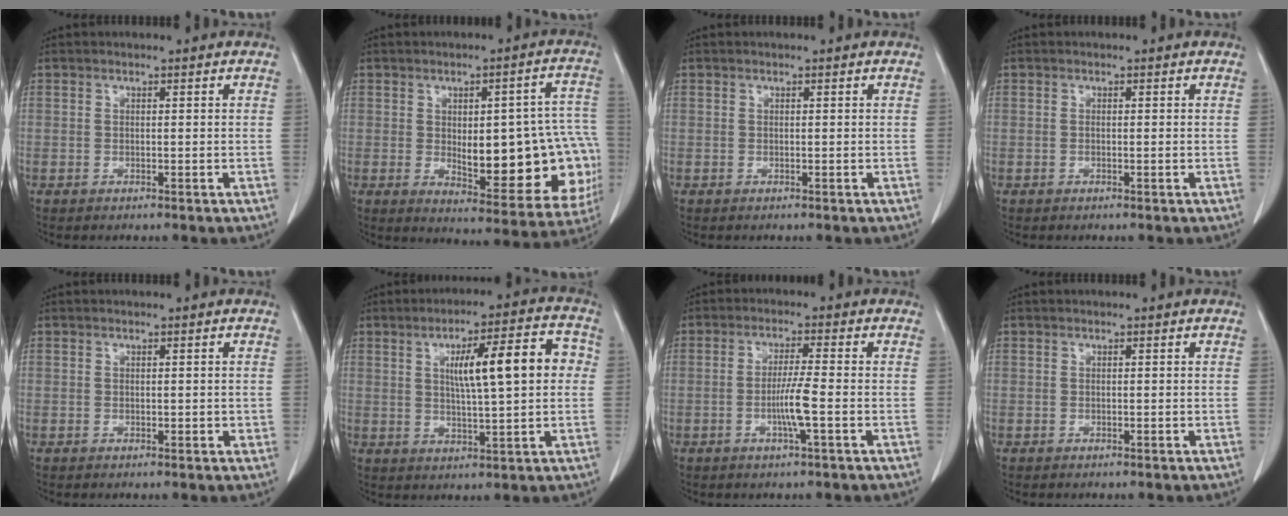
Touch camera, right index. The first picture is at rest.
{"total": 20.0, "force": [-2.1, 6.9, 18.7], "torque": [-0.170, 0.025, 0.001]}
{"total": 0.0}
{"total": 0.5, "force": [-0.1, 0.0, 0.5], "torque": [-0.012, -0.002, 0.000]}
{"total": 1.2, "force": [0.0, 0.6, 1.0], "torque": [-0.015, -0.002, 0.003]}
{"total": 11.7, "force": [2.0, 1.9, 11.3], "torque": [-0.166, 0.026, 0.034]}
{"total": 4.9, "force": [-1.3, -0.4, 4.7], "torque": [-0.090, -0.006, -0.027]}
{"total": 0.0}